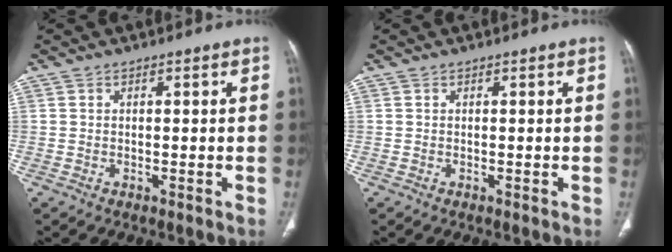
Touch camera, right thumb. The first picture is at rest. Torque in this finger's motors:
{"motor_torque": [-0.03, 0.04, -0.01, 0.01, 0.00]}